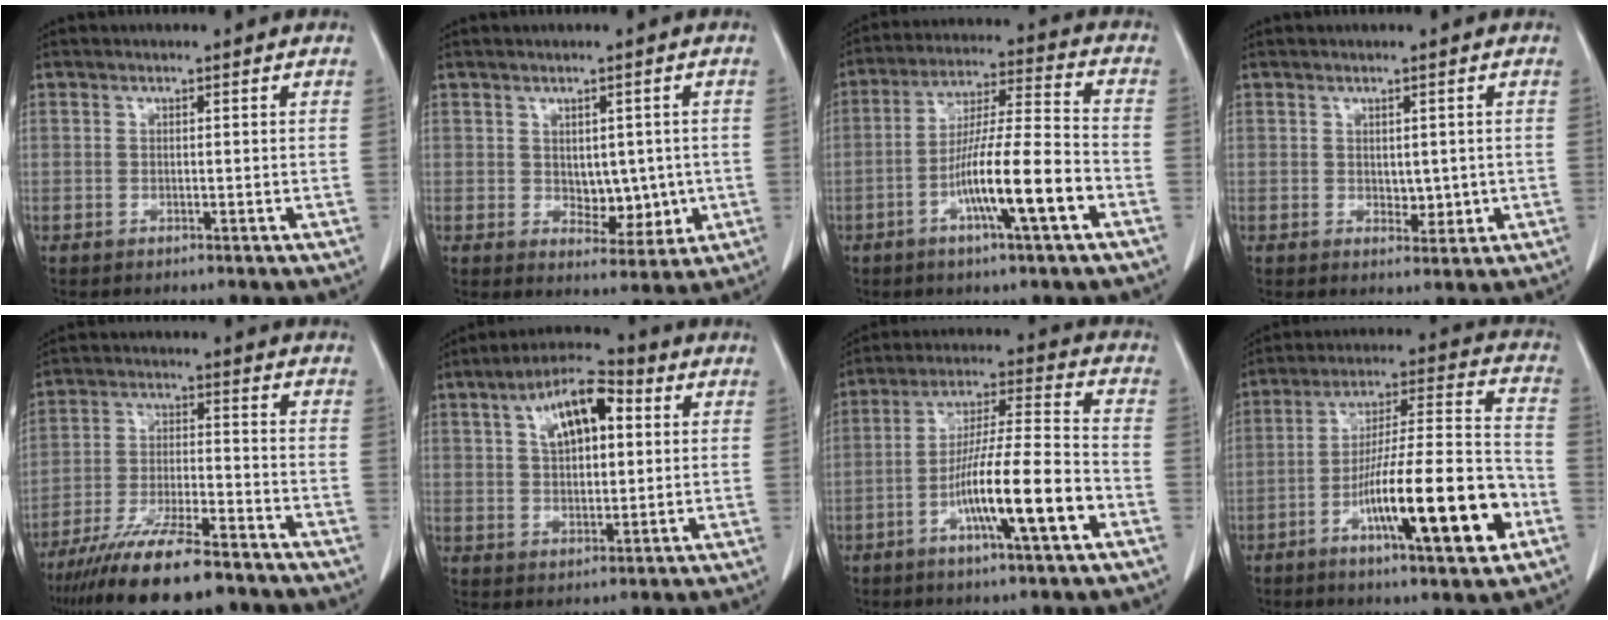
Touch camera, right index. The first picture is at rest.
{"total": 6.2, "force": [-0.1, 3.7, 5.0], "torque": [-0.059, -0.003, 0.014]}
{"total": 13.1, "force": [-5.1, 0.6, 12.1], "torque": [-0.216, 0.001, -0.089]}
{"total": 2.6, "force": [0.1, 1.7, 2.0], "torque": [-0.024, -0.005, 0.009]}
{"total": 15.9, "force": [-12.6, 2.5, 9.2], "torque": [-0.168, -0.026, -0.214]}
{"total": 10.7, "force": [3.6, 4.4, 9.1], "torque": [-0.160, 0.027, 0.058]}
{"total": 14.4, "force": [-5.6, 0.7, 13.2], "torque": [-0.234, -0.001, -0.097]}
{"total": 19.0, "force": [-7.5, 2.2, 17.4], "torque": [-0.275, 0.001, -0.115]}